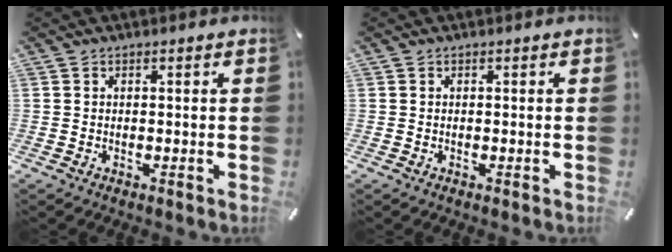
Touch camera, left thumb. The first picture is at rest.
{"total": 0.0}